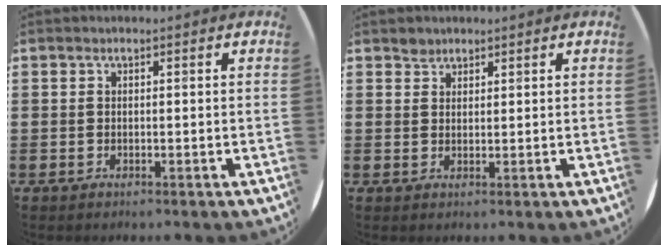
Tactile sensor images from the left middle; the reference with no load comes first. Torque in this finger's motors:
{"motor_torque": [0.08, -0.04, 0.00, 0.00]}